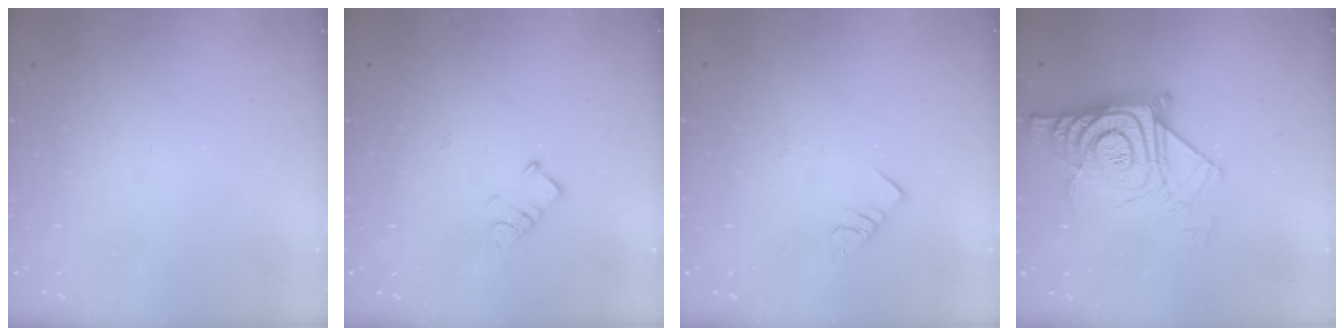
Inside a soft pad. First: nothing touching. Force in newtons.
{"total": 3.1, "press": 3.0, "slide": 0.3}
{"total": 1.8, "press": 1.8, "slide": 0.3}
{"total": 17.0, "press": 17.0, "slide": 1.4}